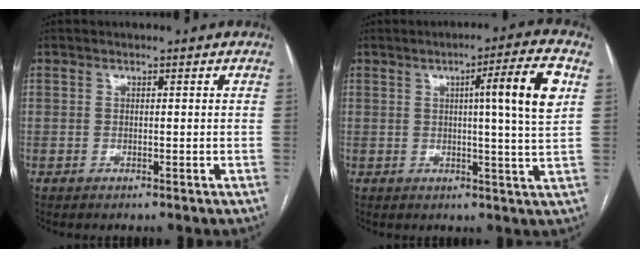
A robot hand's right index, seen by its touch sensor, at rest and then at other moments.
{"total": 9.5, "force": [2.5, -1.1, 9.1], "torque": [-0.131, 0.003, 0.033]}